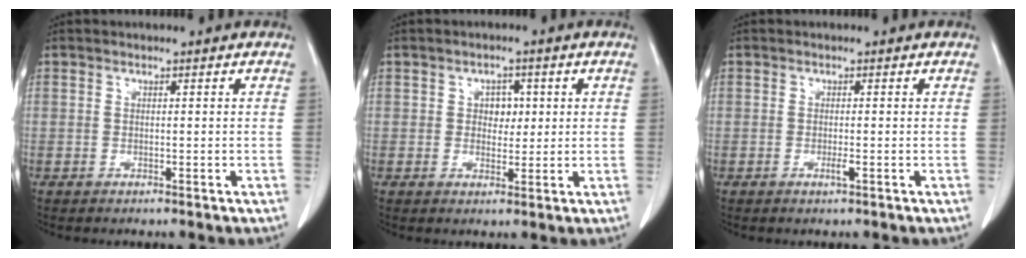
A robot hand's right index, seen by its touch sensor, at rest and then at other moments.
{"total": 3.2, "force": [0.6, 2.3, 2.1], "torque": [-0.025, 0.005, 0.012]}
{"total": 1.1, "force": [-0.5, 0.0, 1.0], "torque": [-0.021, -0.002, -0.010]}